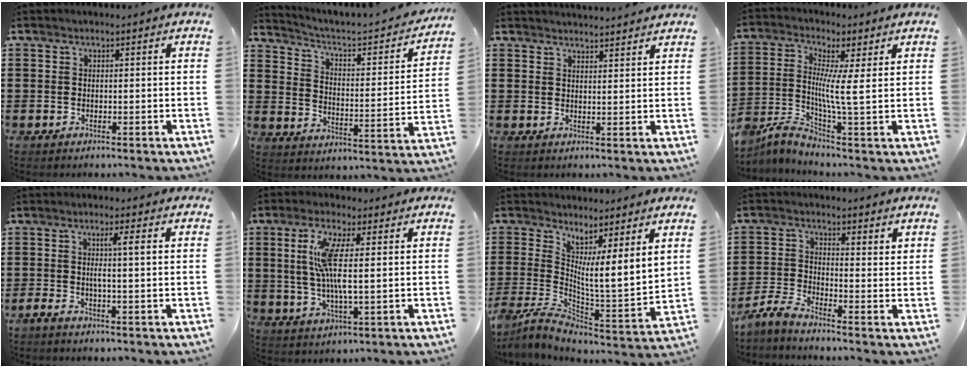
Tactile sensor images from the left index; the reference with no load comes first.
{"total": 3.2, "force": [2.6, 0.5, 1.8], "torque": [-0.054, -0.029, 0.030]}
{"total": 2.3, "force": [2.3, -0.2, -0.1], "torque": [-0.005, -0.008, 0.044]}
{"total": 5.5, "force": [0.4, 0.9, 5.4], "torque": [-0.111, -0.013, 0.004]}
{"total": 3.6, "force": [0.2, -0.1, 3.6], "torque": [-0.069, 0.000, -0.001]}
{"total": 8.5, "force": [1.6, 1.9, 8.1], "torque": [-0.179, -0.005, 0.019]}
{"total": 4.7, "force": [2.9, 0.2, 3.7], "torque": [-0.092, -0.039, 0.043]}
{"total": 3.1, "force": [-2.3, 0.6, 2.1], "torque": [-0.054, -0.005, -0.050]}